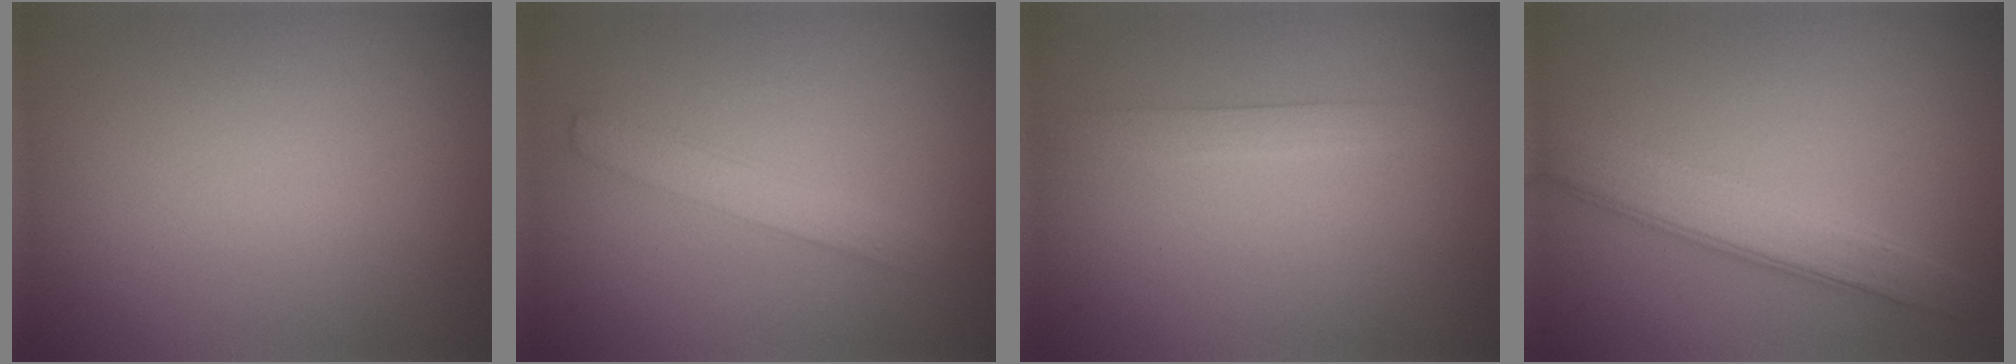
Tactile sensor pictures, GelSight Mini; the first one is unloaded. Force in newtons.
{"total": 2.1, "press": 2.1, "slide": 0.0}
{"total": 1.5, "press": 1.5, "slide": 0.1}
{"total": 4.1, "press": 4.1, "slide": 0.2}